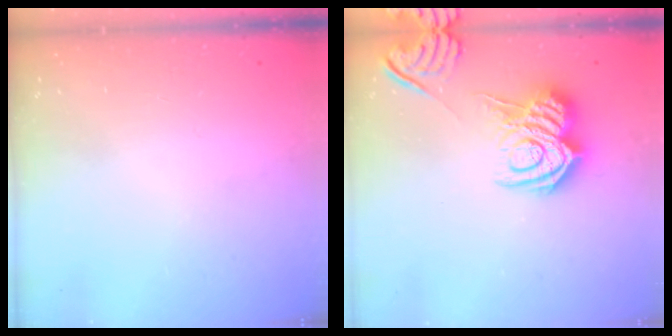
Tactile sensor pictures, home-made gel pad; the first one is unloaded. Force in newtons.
{"total": 12.8, "press": 12.8, "slide": 0.6}